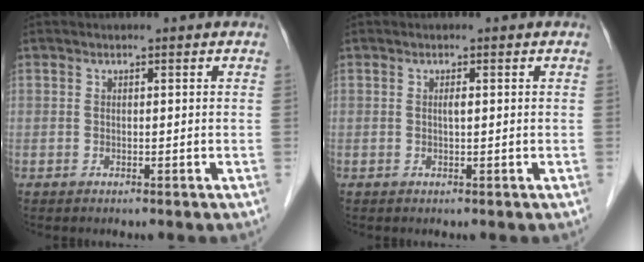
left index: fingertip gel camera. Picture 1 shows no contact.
{"total": 0.7, "force": [-0.2, 0.0, 0.7], "torque": [-0.013, -0.005, -0.004]}